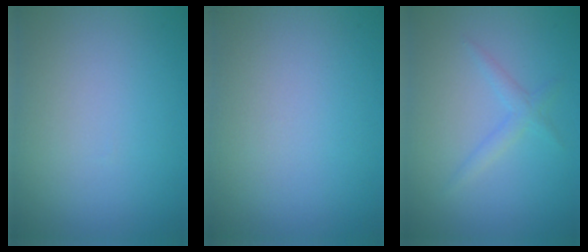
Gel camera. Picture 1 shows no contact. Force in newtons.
{"total": 0.0}
{"total": 1.4, "press": 1.4, "slide": 0.0}